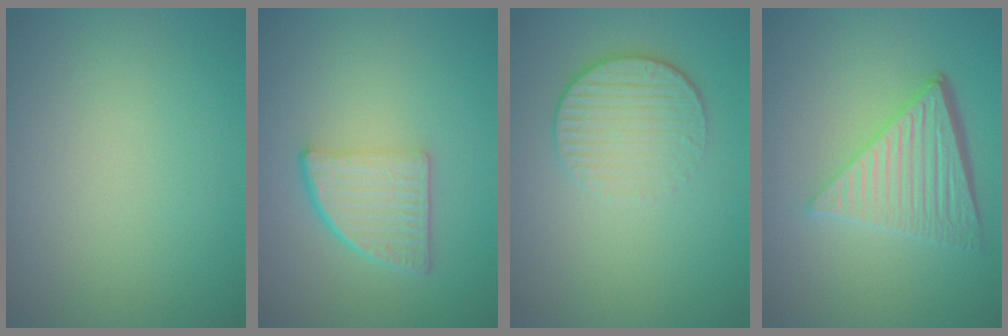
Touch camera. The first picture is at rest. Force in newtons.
{"total": 4.8, "press": 3.3, "slide": 3.5}
{"total": 4.2, "press": 2.9, "slide": 3.1}
{"total": 6.2, "press": 4.2, "slide": 4.5}